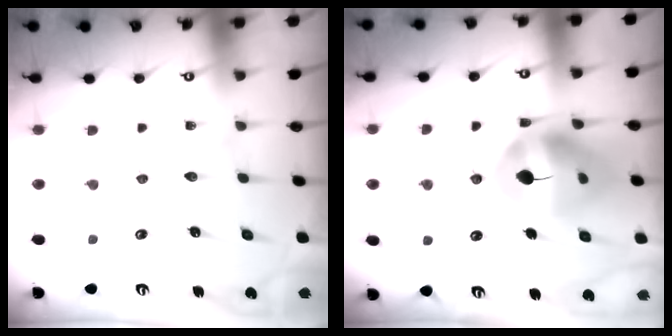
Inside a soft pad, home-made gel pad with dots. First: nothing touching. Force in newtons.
{"total": 13.3, "press": 13.3, "slide": 1.4}